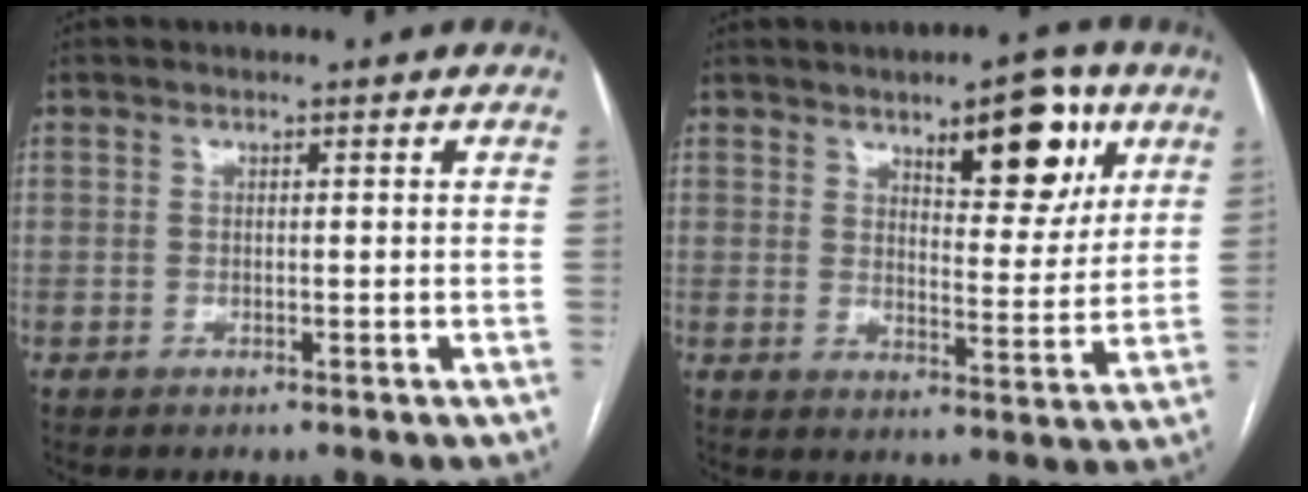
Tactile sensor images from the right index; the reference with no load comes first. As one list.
[{"total": 10.7, "force": [5.9, 3.5, 8.2], "torque": [-0.109, 0.005, 0.085]}]